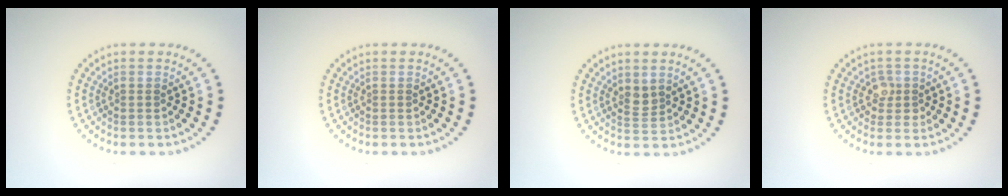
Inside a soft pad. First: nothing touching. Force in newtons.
{"total": 0.0}
{"total": 1.4, "press": 1.0, "slide": 0.9}
{"total": 1.5, "press": 1.3, "slide": 0.8}